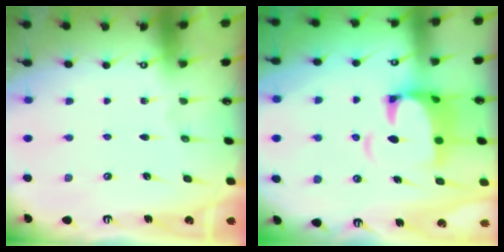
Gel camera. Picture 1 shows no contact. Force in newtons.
{"total": 4.7, "press": 4.5, "slide": 1.4}